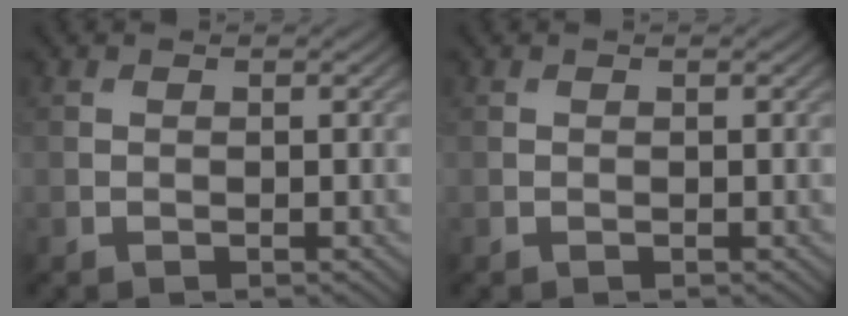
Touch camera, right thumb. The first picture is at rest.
{"total": 0.0}